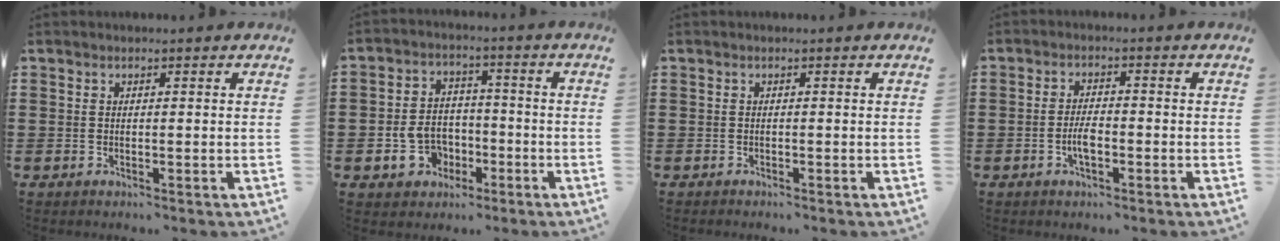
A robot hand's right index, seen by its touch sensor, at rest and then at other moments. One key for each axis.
{"total": 6.4, "fx": -2.2, "fy": 5.4, "fz": 2.6, "tx": -0.070, "ty": 0.011, "tz": -0.040}
{"total": 0.6, "fx": -0.6, "fy": 0.1, "fz": 0.0, "tx": 0.000, "ty": -0.001, "tz": -0.013}
{"total": 3.5, "fx": -1.2, "fy": 1.3, "fz": 3.0, "tx": -0.070, "ty": -0.002, "tz": -0.025}